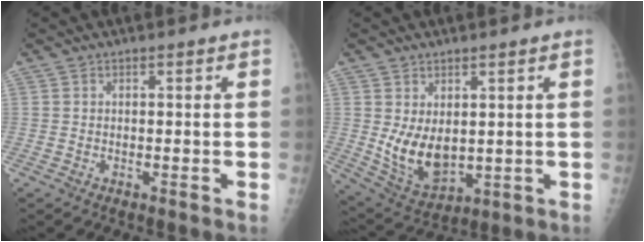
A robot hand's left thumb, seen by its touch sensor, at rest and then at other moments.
{"total": 9.6, "force": [1.3, 5.6, 7.7], "torque": [-0.115, -0.025, 0.046]}